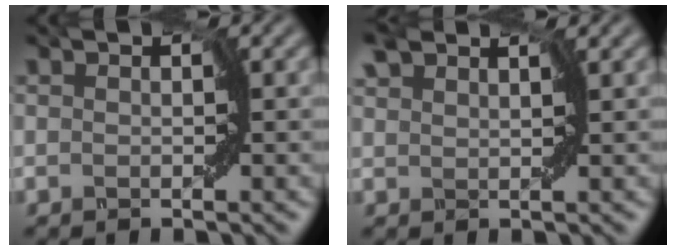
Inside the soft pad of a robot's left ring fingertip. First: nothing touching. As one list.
[{"total": 1.5, "force": [1.3, 0.7, 0.5], "torque": [-0.012, 0.003, 0.018]}]